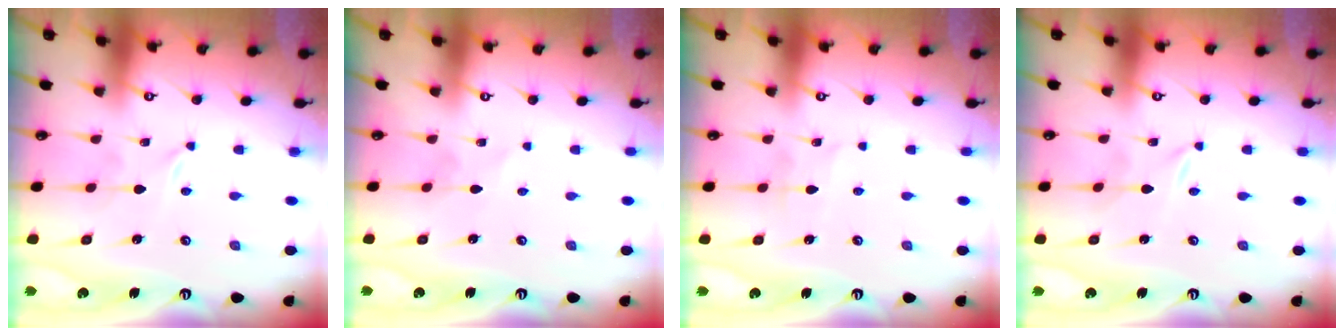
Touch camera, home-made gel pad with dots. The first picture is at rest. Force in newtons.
{"total": 0.8, "press": 0.8, "slide": 0.1}
{"total": 2.3, "press": 2.3, "slide": 0.3}
{"total": 0.0}